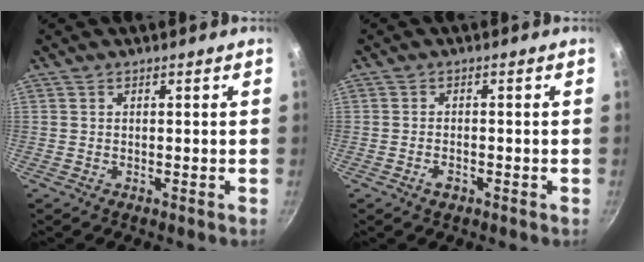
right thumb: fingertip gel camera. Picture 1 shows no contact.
{"total": 2.0, "force": [-1.1, 1.1, 1.3], "torque": [-0.024, 0.010, -0.021]}